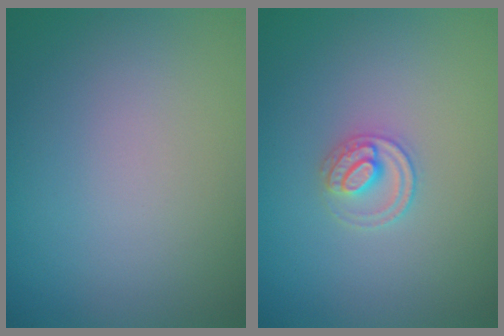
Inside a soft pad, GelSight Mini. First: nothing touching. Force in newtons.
{"total": 2.2, "press": 2.2, "slide": 0.2}